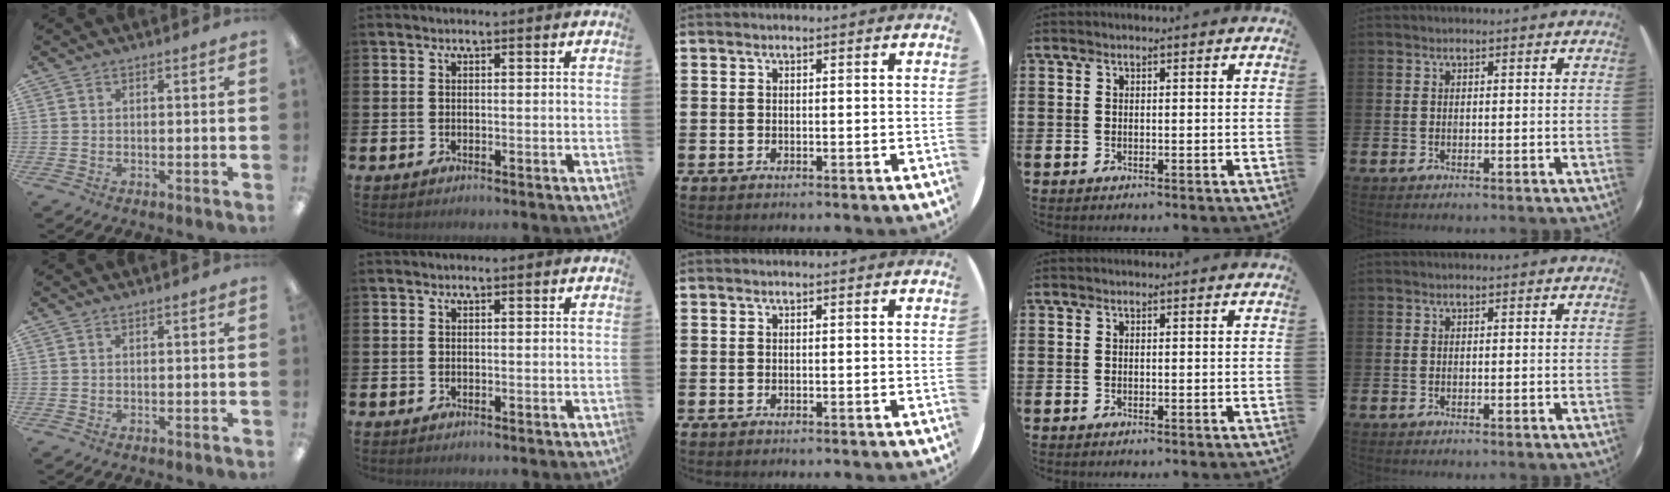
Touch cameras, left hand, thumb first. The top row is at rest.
{}